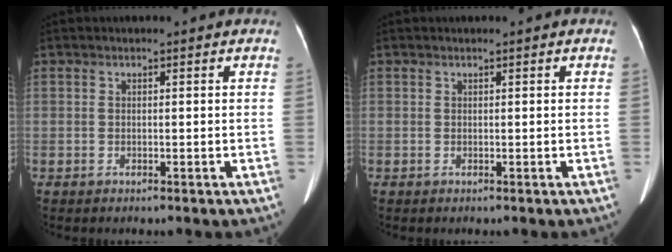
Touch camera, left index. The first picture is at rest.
{"total": 0.0}